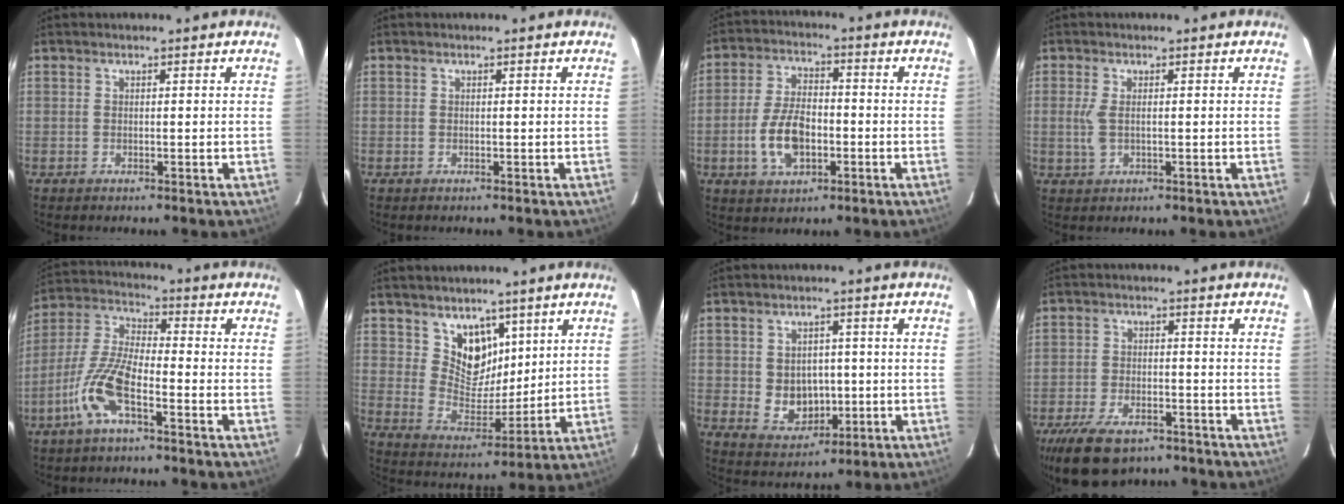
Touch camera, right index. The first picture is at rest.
{"total": 0.0}
{"total": 10.1, "force": [-2.8, 5.6, 7.9], "torque": [-0.162, 0.006, -0.045]}
{"total": 3.3, "force": [-0.1, 1.4, 3.0], "torque": [-0.064, -0.003, -0.001]}
{"total": 11.2, "force": [-5.6, 3.0, 9.2], "torque": [-0.206, 0.001, -0.116]}
{"total": 9.0, "force": [5.3, 6.4, 3.4], "torque": [-0.048, -0.012, 0.107]}
{"total": 7.5, "force": [-0.7, 6.4, 3.9], "torque": [-0.081, 0.000, 0.011]}
{"total": 13.7, "force": [-9.7, 6.7, 7.0], "torque": [-0.163, -0.018, -0.158]}